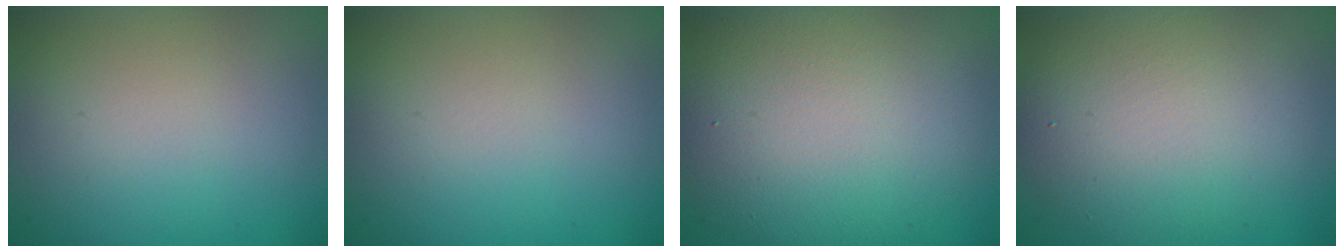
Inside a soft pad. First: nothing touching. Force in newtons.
{"total": 0.0}
{"total": 10.0, "press": 10.0, "slide": 0.3}
{"total": 7.7, "press": 7.6, "slide": 0.6}